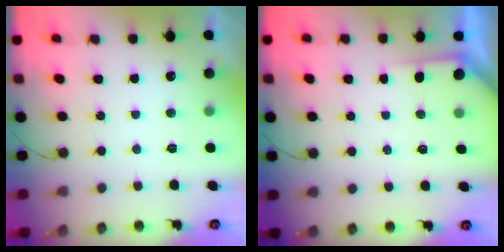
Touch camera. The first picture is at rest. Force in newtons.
{"total": 2.7, "press": 2.7, "slide": 0.3}